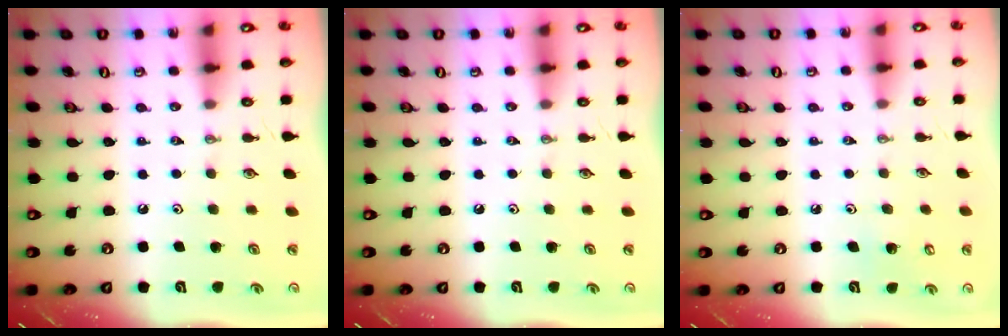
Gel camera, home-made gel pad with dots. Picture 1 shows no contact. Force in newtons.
{"total": 0.0}
{"total": 4.5, "press": 4.5, "slide": 0.4}